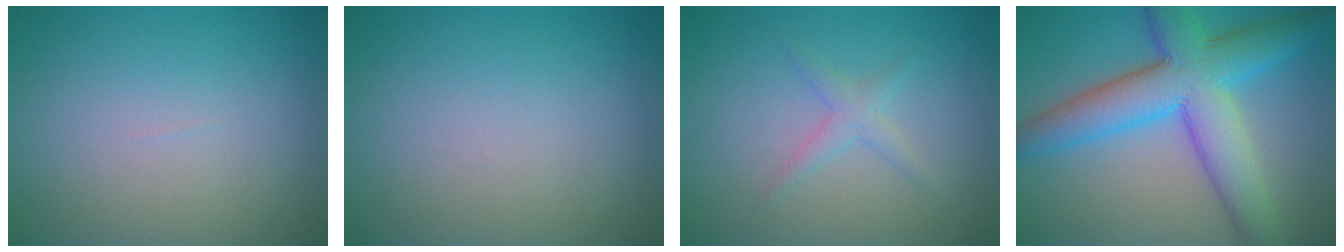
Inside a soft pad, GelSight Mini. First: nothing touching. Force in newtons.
{"total": 0.0}
{"total": 1.4, "press": 1.4, "slide": 0.1}
{"total": 9.2, "press": 9.2, "slide": 0.2}